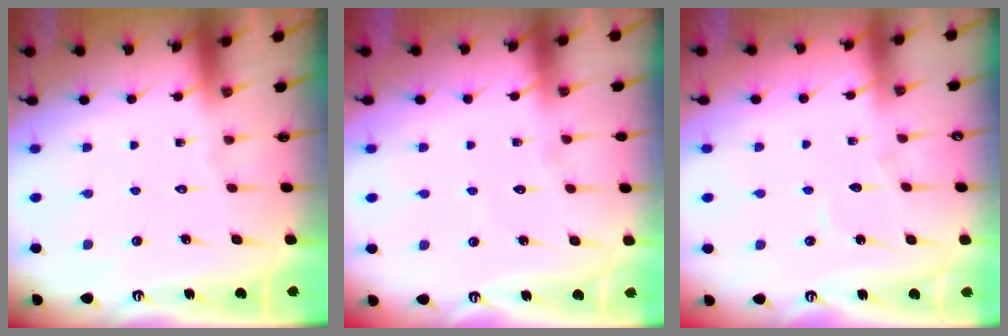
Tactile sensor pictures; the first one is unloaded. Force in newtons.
{"total": 3.1, "press": 3.0, "slide": 0.3}
{"total": 3.7, "press": 3.7, "slide": 0.0}